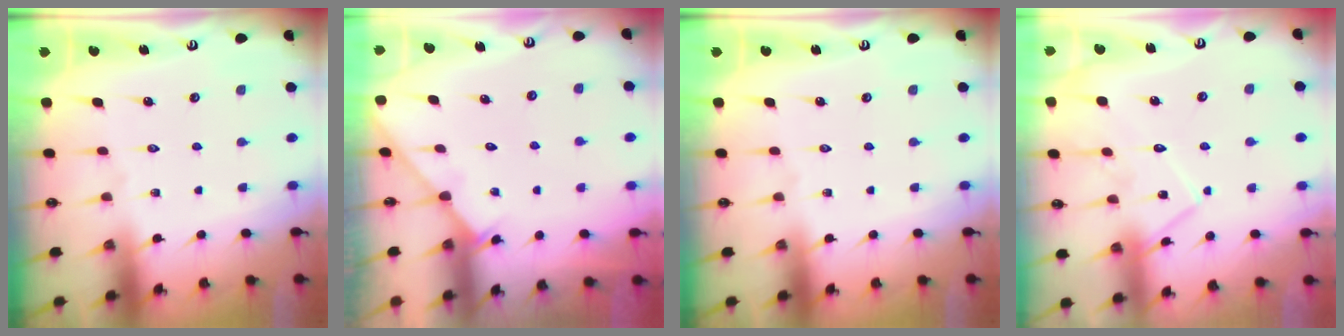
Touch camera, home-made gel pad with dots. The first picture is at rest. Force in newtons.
{"total": 2.3, "press": 2.3, "slide": 0.2}
{"total": 0.0}
{"total": 12.4, "press": 12.4, "slide": 0.3}